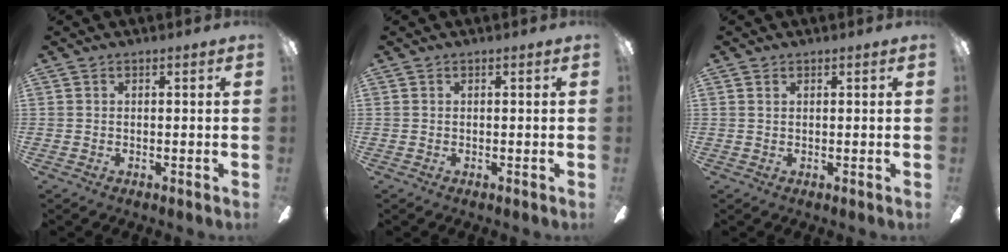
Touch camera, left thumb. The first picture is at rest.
{"total": 0.0}
{"total": 0.8, "force": [0.5, 0.4, 0.4], "torque": [-0.010, 0.003, 0.008]}